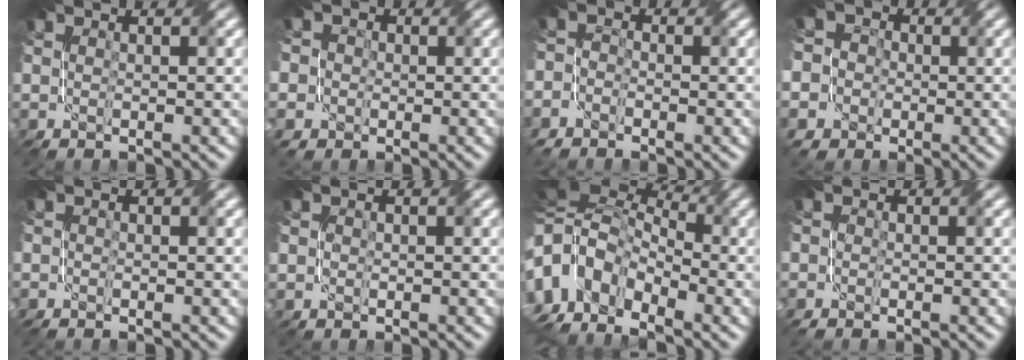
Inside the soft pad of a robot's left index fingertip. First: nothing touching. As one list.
[{"total": 6.8, "force": [0.4, 6.3, 2.3], "torque": [-0.056, 0.025, -0.035]}, {"total": 2.3, "force": [-1.6, 1.6, 0.7], "torque": [-0.015, -0.003, -0.037]}, {"total": 9.8, "force": [-3.0, 8.9, 2.8], "torque": [-0.079, -0.007, -0.083]}, {"total": 0.6, "force": [-0.3, 0.4, 0.3], "torque": [-0.007, -0.006, -0.007]}, {"total": 1.2, "force": [0.4, 1.1, 0.1], "torque": [0.002, -0.003, 0.003]}, {"total": 12.4, "force": [-2.4, 8.8, 8.4], "torque": [-0.166, -0.010, -0.039]}, {"total": 0.9, "force": [-0.5, 0.7, 0.3], "torque": [-0.005, -0.004, -0.011]}]